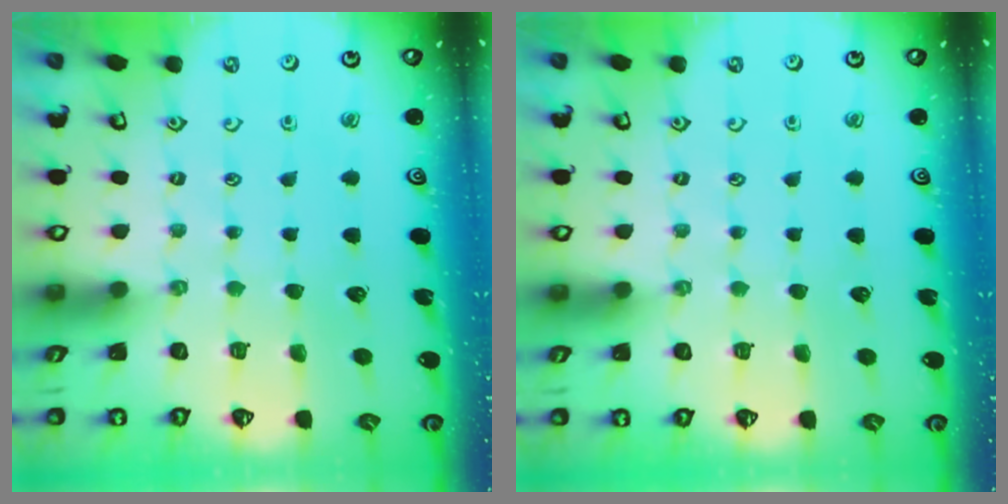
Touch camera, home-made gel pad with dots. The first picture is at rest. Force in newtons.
{"total": 0.0}